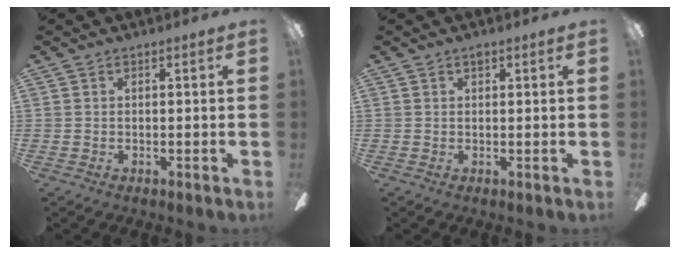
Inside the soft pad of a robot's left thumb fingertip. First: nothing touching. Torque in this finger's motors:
{"motor_torque": [0.07, -0.03, -0.04, -0.06, 0.00]}